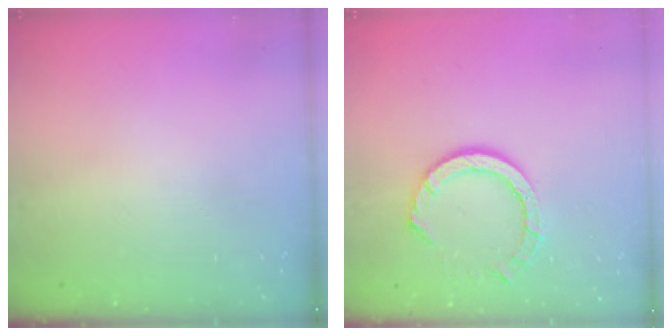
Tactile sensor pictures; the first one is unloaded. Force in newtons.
{"total": 9.4, "press": 9.3, "slide": 0.7}